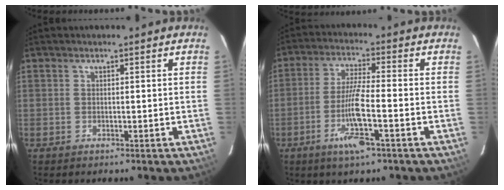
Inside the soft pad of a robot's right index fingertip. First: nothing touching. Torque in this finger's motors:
{"motor_torque": [1.98, -0.16, 1.01, 0.21]}